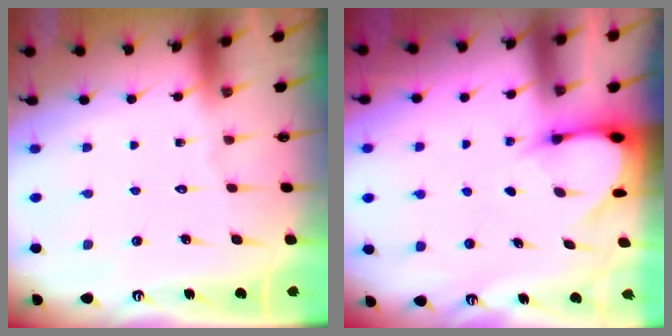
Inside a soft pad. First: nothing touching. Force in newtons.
{"total": 3.5, "press": 3.5, "slide": 0.3}